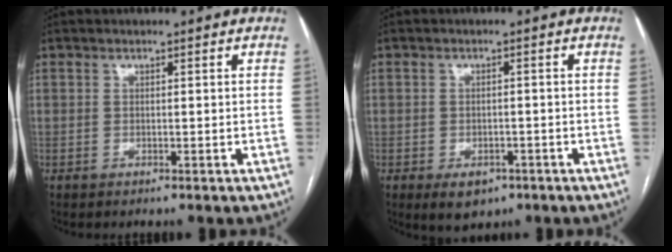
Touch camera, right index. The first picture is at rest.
{"total": 4.2, "force": [-2.4, 2.8, 2.2], "torque": [-0.028, -0.001, -0.023]}